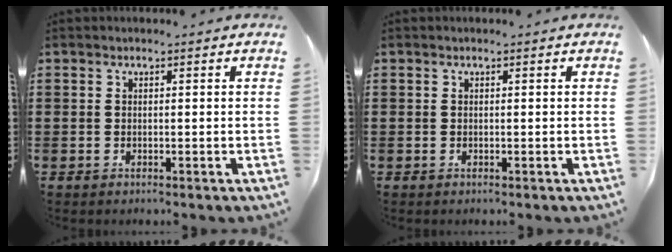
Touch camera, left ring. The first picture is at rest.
{"total": 0.0}